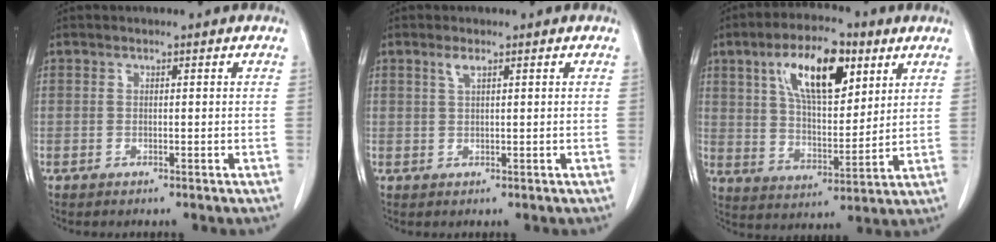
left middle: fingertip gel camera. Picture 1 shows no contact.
{"total": 1.4, "force": [0.8, 0.2, 1.1], "torque": [-0.027, 0.004, 0.018]}
{"total": 14.0, "force": [6.6, 5.2, 11.1], "torque": [-0.191, 0.014, 0.116]}